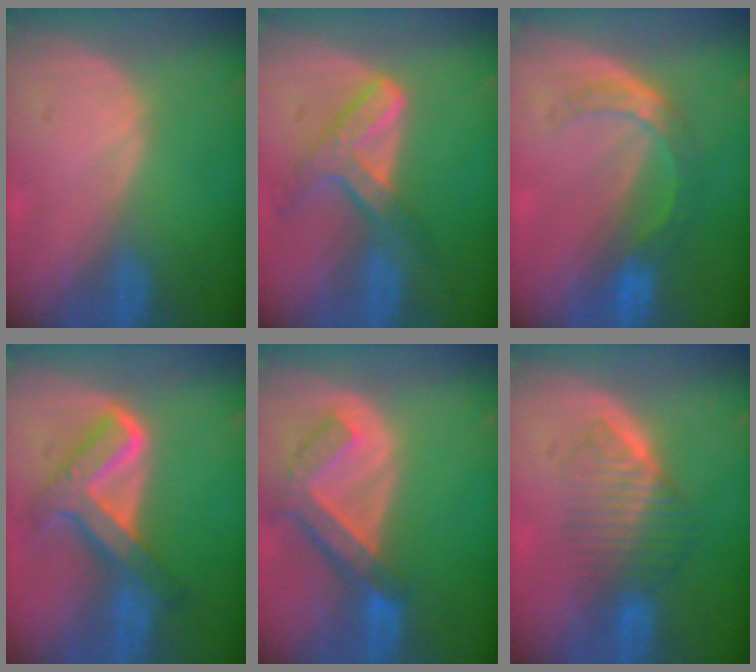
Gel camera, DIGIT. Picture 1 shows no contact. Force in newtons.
{"total": 7.4, "press": 6.2, "slide": 4.0}
{"total": 5.5, "press": 4.9, "slide": 2.3}
{"total": 8.3, "press": 8.3, "slide": 0.6}
{"total": 7.4, "press": 6.4, "slide": 3.6}
{"total": 6.6, "press": 6.0, "slide": 2.8}